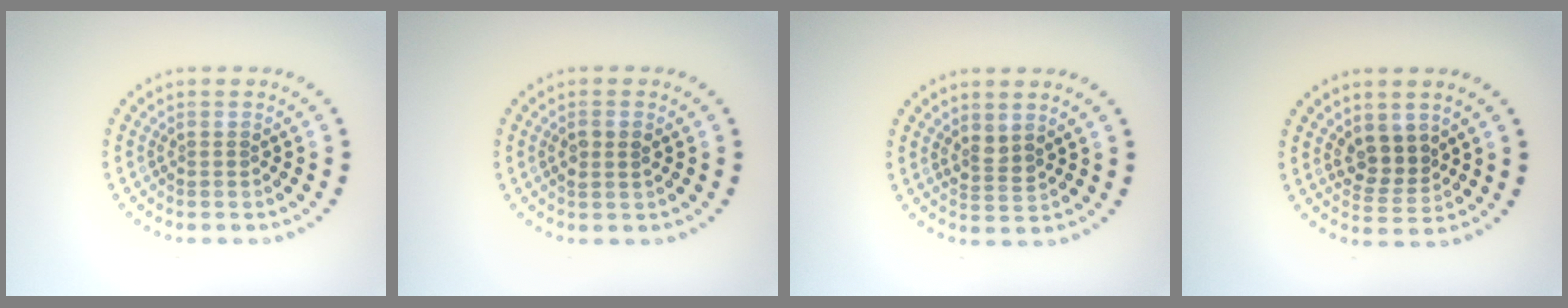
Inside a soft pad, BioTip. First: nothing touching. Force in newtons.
{"total": 1.6, "press": 1.6, "slide": 0.4}
{"total": 1.6, "press": 1.3, "slide": 1.0}
{"total": 2.8, "press": 2.5, "slide": 1.3}